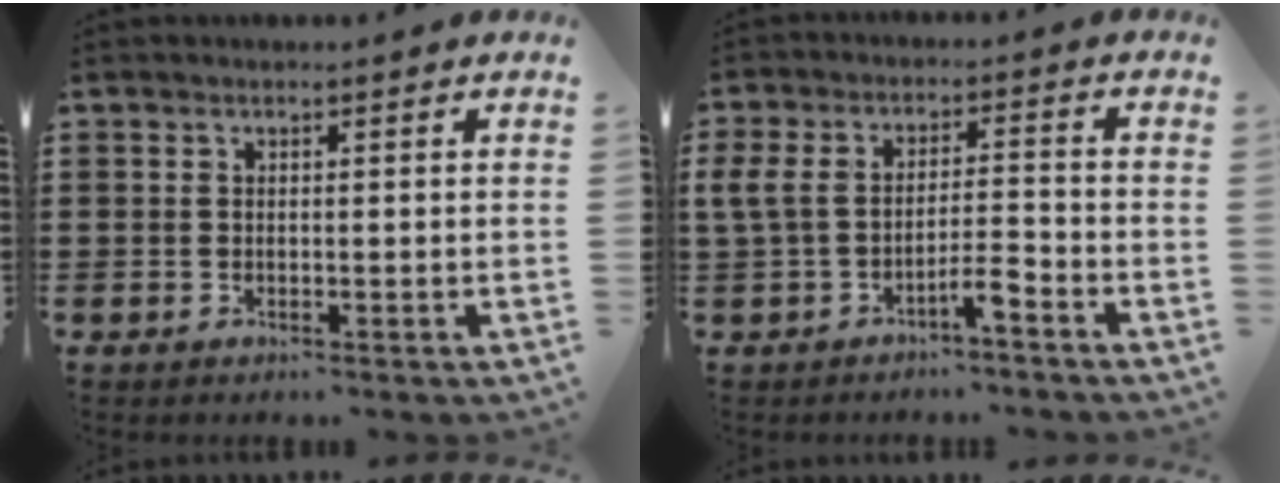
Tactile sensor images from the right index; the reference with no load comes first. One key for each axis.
{"total": 5.1, "fx": -3.1, "fy": 1.5, "fz": 3.8, "tx": -0.082, "ty": 0.005, "tz": -0.063}